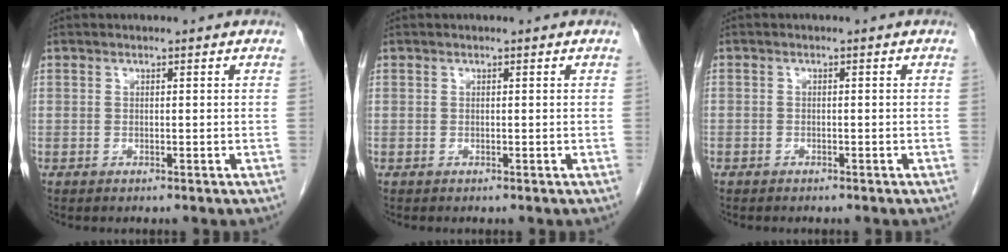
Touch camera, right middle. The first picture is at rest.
{"total": 0.0}
{"total": 1.0, "force": [-0.8, 0.6, 0.2], "torque": [-0.004, 0.002, -0.010]}